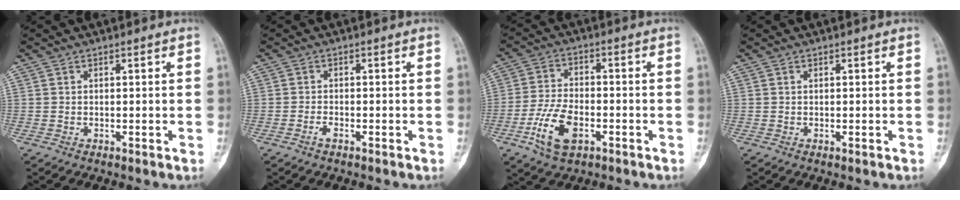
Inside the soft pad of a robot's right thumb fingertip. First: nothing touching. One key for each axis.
{"total": 1.5, "fx": -1.0, "fy": 0.6, "fz": 0.9, "tx": -0.023, "ty": 0.005, "tz": -0.019}
{"total": 9.9, "fx": -4.1, "fy": 5.2, "fz": 7.4, "tx": -0.151, "ty": 0.014, "tz": -0.075}
{"total": 0.6, "fx": -0.1, "fy": 0.2, "fz": 0.5, "tx": -0.011, "ty": 0.000, "tz": 0.001}